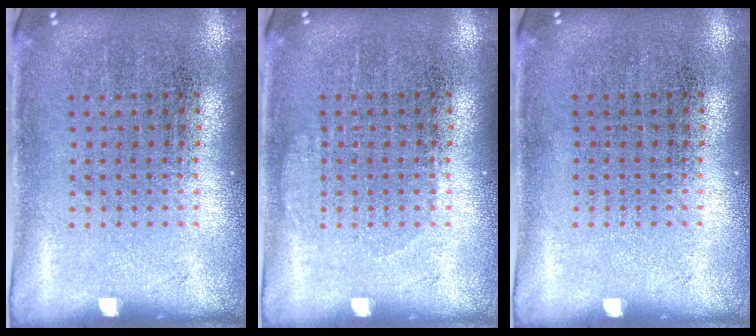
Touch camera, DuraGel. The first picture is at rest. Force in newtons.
{"total": 0.7, "press": 0.7, "slide": 0.2}
{"total": 0.0}